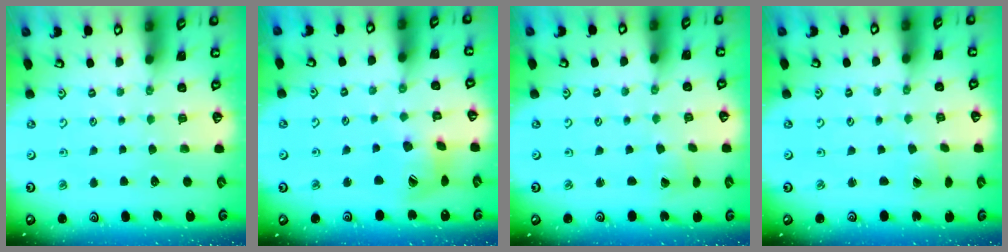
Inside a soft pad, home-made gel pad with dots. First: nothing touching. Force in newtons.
{"total": 12.9, "press": 12.8, "slide": 1.4}
{"total": 2.4, "press": 2.4, "slide": 0.2}
{"total": 1.2, "press": 1.2, "slide": 0.1}